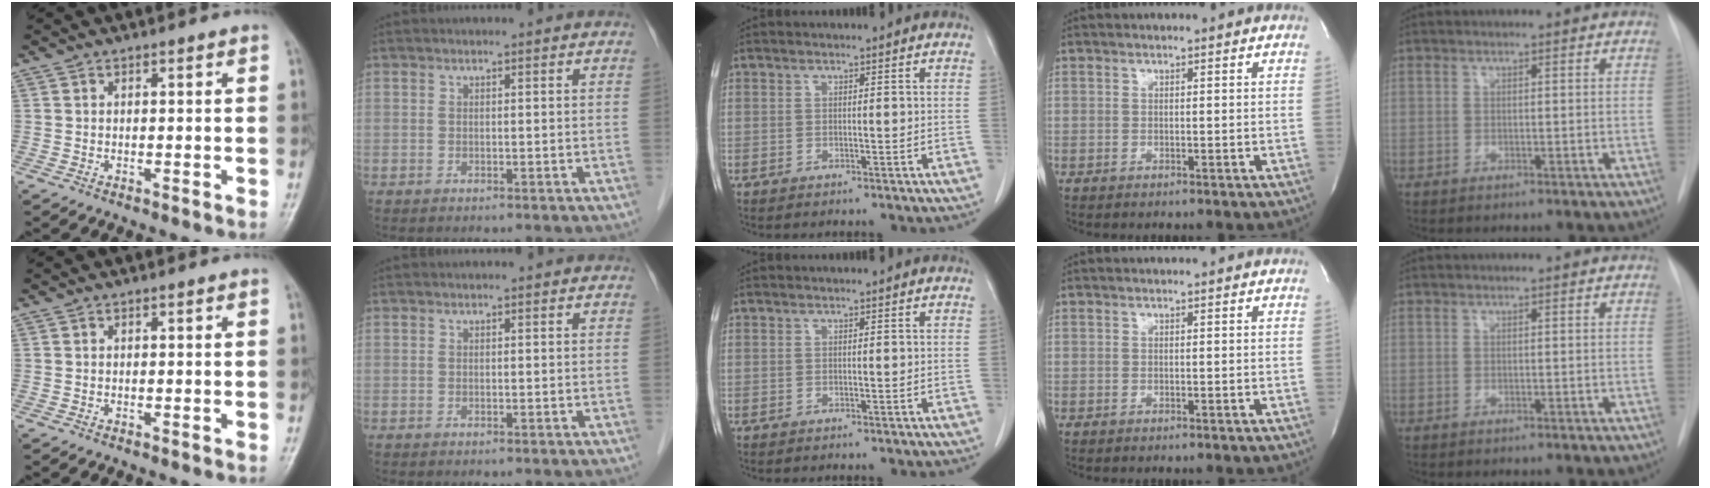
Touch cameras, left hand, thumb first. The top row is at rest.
{}